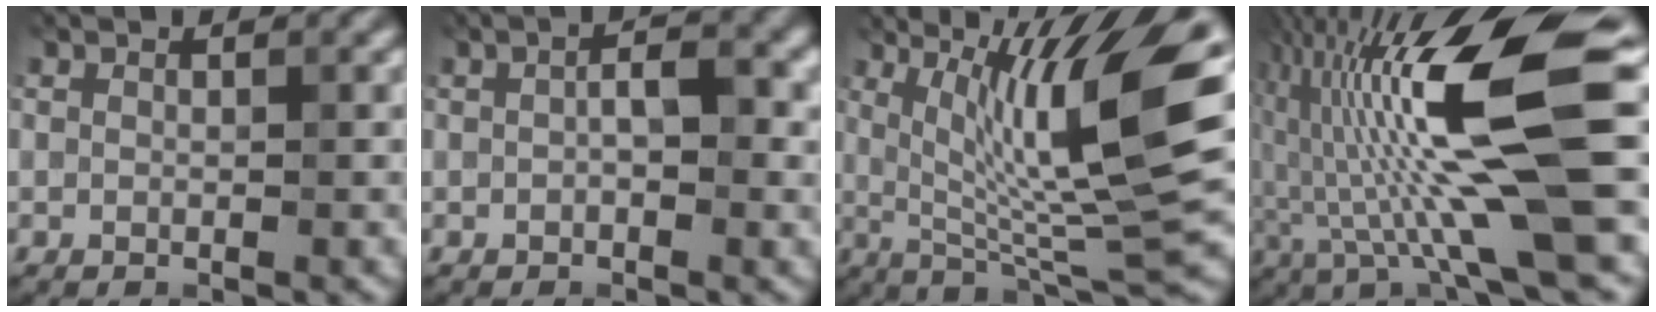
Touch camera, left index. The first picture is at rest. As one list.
[{"total": 3.1, "force": [0.1, 1.3, 2.8], "torque": [-0.048, 0.006, -0.001]}, {"total": 11.9, "force": [2.7, 2.0, 11.4], "torque": [-0.178, -0.001, 0.054]}, {"total": 13.9, "force": [0.3, 1.8, 13.8], "torque": [-0.253, 0.026, 0.008]}]